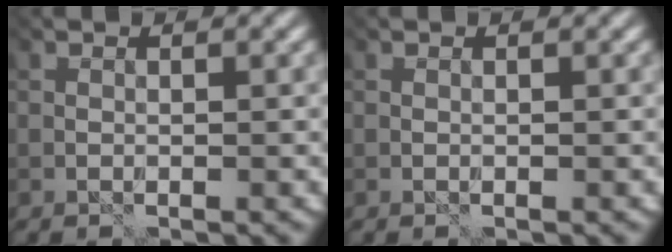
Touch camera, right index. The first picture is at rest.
{"total": 0.0}